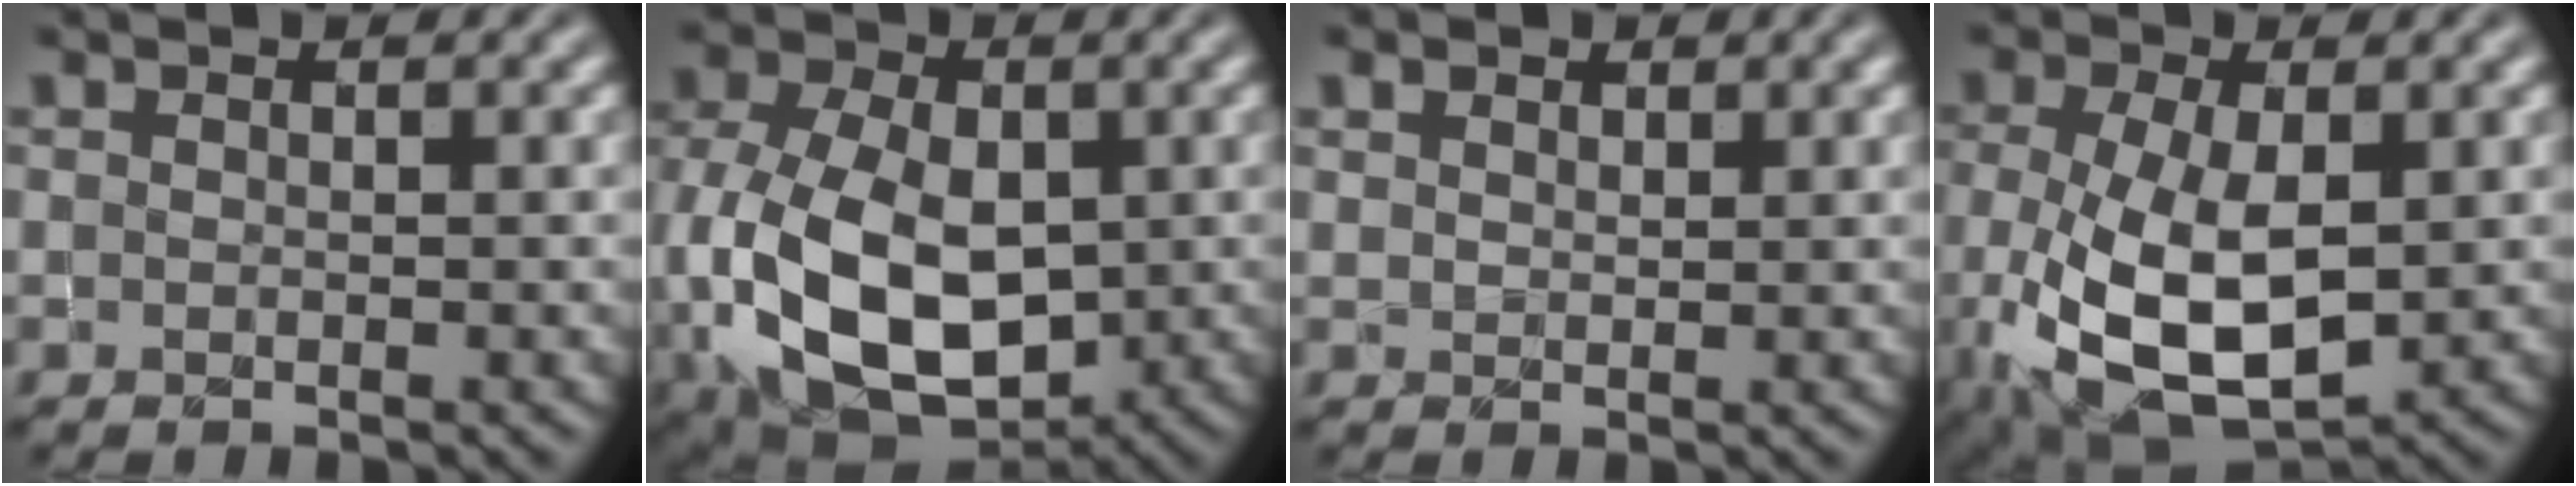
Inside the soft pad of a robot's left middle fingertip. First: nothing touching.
{"total": 14.4, "force": [-2.3, 9.3, 10.7], "torque": [-0.226, -0.036, -0.030]}
{"total": 1.3, "force": [0.9, 0.8, 0.5], "torque": [-0.011, 0.002, 0.016]}
{"total": 9.9, "force": [-1.6, 5.2, 8.3], "torque": [-0.187, -0.023, -0.024]}